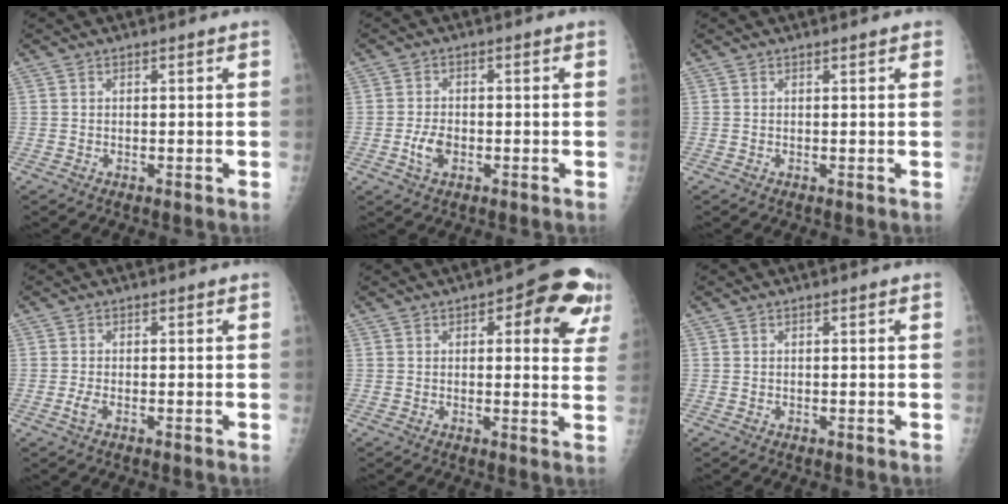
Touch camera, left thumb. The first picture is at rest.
{"total": 4.0, "force": [-1.3, 2.5, 2.8], "torque": [-0.052, 0.008, -0.022]}
{"total": 0.9, "force": [0.6, 0.3, 0.6], "torque": [-0.009, -0.001, 0.005]}
{"total": 1.5, "force": [-0.5, 0.6, 1.3], "torque": [-0.030, -0.002, -0.012]}
{"total": 13.2, "force": [5.7, 5.3, 10.6], "torque": [-0.079, -0.012, 0.057]}
{"total": 0.0}